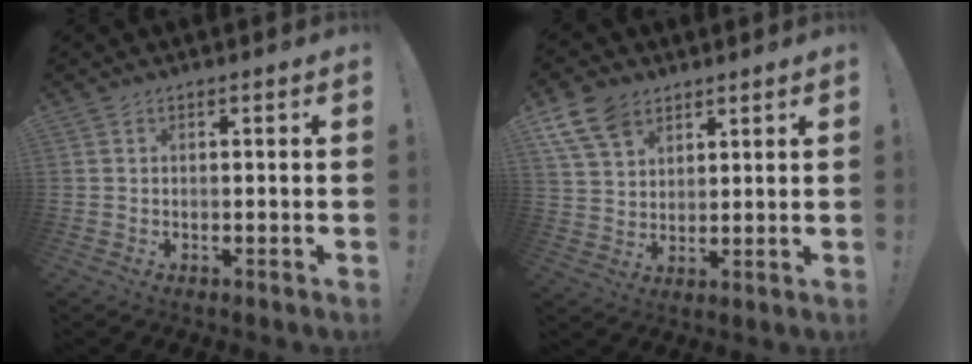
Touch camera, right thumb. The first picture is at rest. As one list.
[{"total": 10.3, "force": [6.6, 6.6, 4.5], "torque": [-0.082, -0.028, 0.131]}]